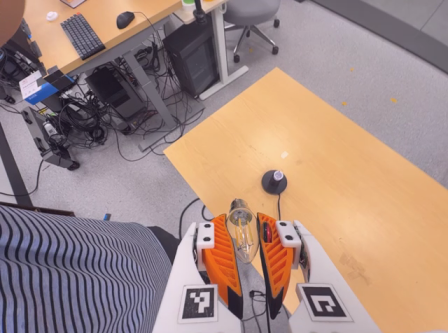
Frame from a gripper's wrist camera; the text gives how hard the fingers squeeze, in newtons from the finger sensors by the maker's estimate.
{"total": 21.1, "left": 26.5, "right": 15.7}